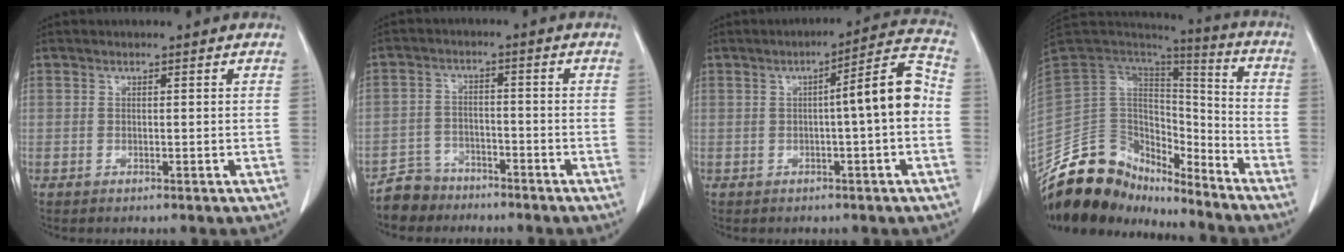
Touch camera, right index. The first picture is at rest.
{"total": 5.0, "force": [-4.2, 2.7, -0.5], "torque": [0.013, 0.002, -0.077]}
{"total": 7.9, "force": [-0.6, 0.3, 7.9], "torque": [-0.106, 0.021, -0.013]}
{"total": 16.7, "force": [-14.4, 7.3, 4.0], "torque": [-0.058, 0.073, -0.248]}